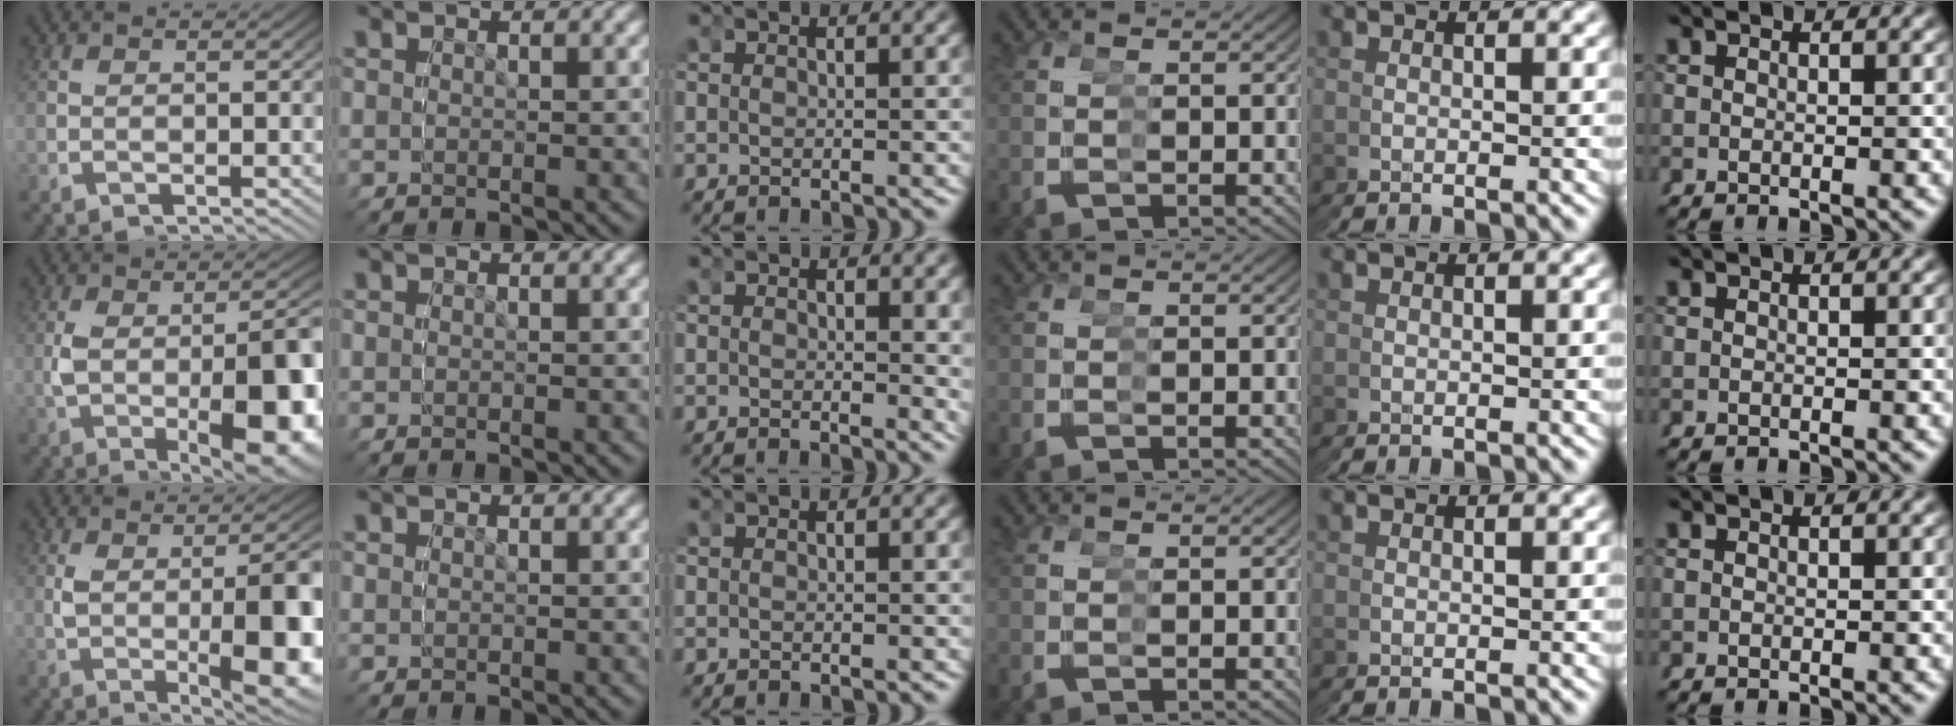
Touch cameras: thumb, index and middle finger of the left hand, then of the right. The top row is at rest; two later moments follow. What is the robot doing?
{"motion": "grasp_and_lifting", "object": "legos"}